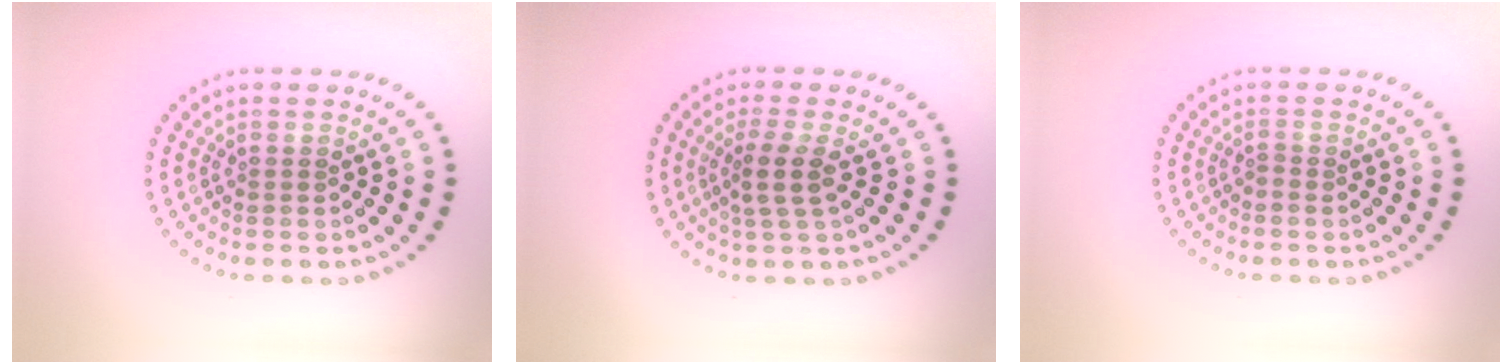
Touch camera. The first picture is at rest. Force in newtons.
{"total": 2.5, "press": 2.0, "slide": 1.5}
{"total": 0.5, "press": 0.1, "slide": 0.5}